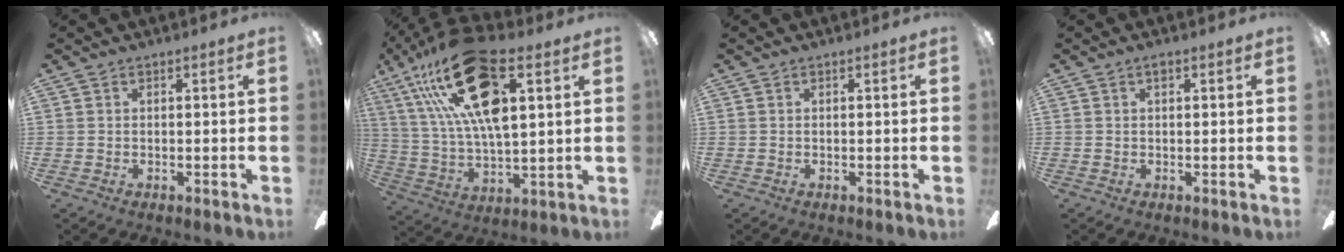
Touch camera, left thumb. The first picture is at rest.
{"total": 25.4, "force": [12.4, 10.1, 19.7], "torque": [-0.380, -0.041, 0.206]}
{"total": 0.0}
{"total": 1.0, "force": [0.5, 0.5, 0.7], "torque": [-0.007, 0.000, 0.007]}